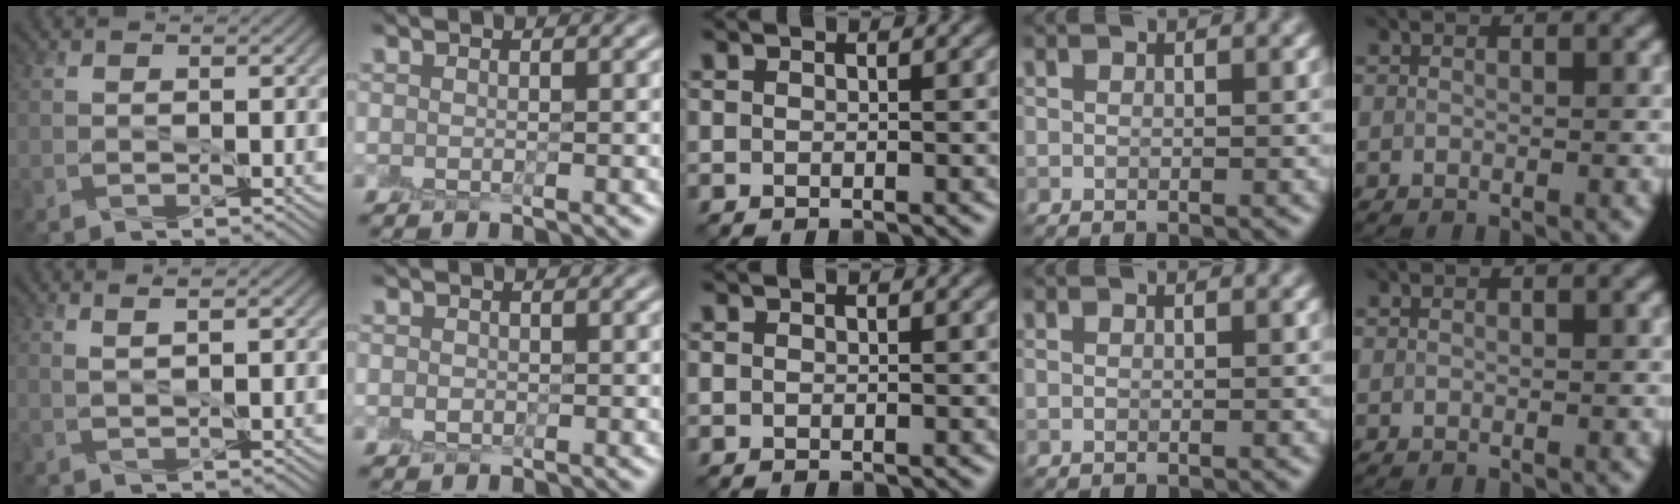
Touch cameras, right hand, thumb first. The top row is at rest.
{"thumb": {"total": 2.0, "force": [1.3, 0.4, 1.4], "torque": [-0.020, -0.003, 0.019]}, "index": {"total": 0.7, "force": [-0.2, 0.6, 0.2], "torque": [0.001, 0.002, 0.001]}}